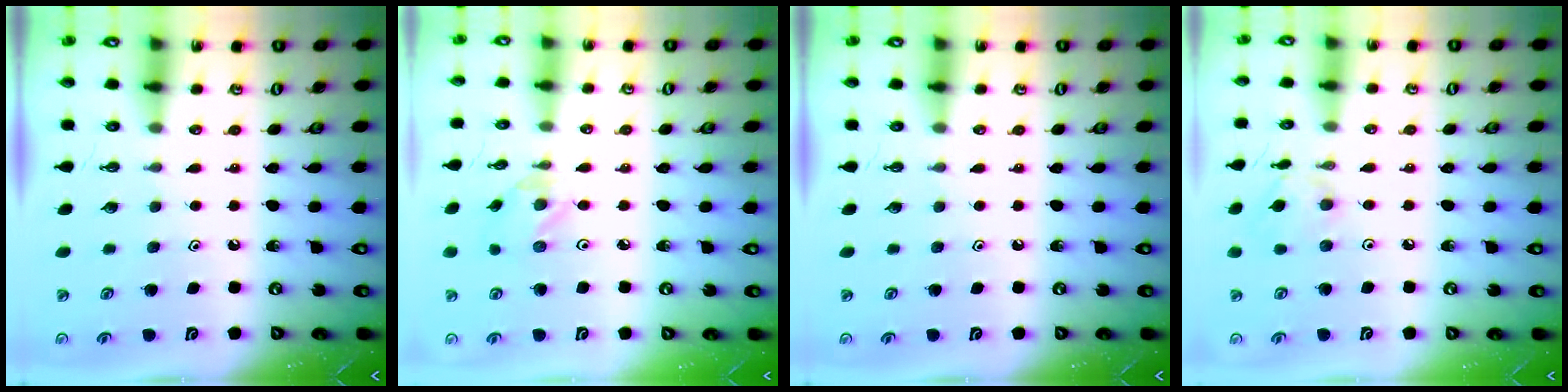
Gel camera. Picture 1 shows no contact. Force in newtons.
{"total": 1.5, "press": 1.5, "slide": 0.0}
{"total": 0.0}
{"total": 5.4, "press": 5.4, "slide": 0.4}